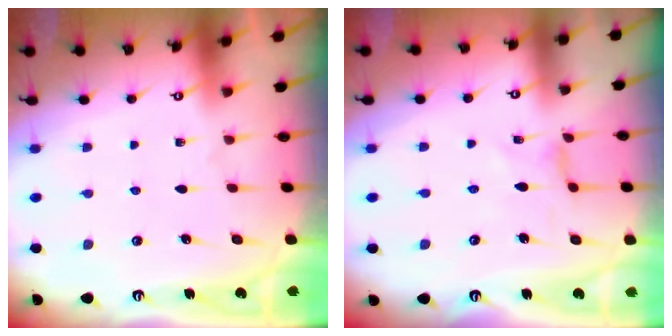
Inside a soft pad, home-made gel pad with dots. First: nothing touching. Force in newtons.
{"total": 0.5, "press": 0.5, "slide": 0.3}